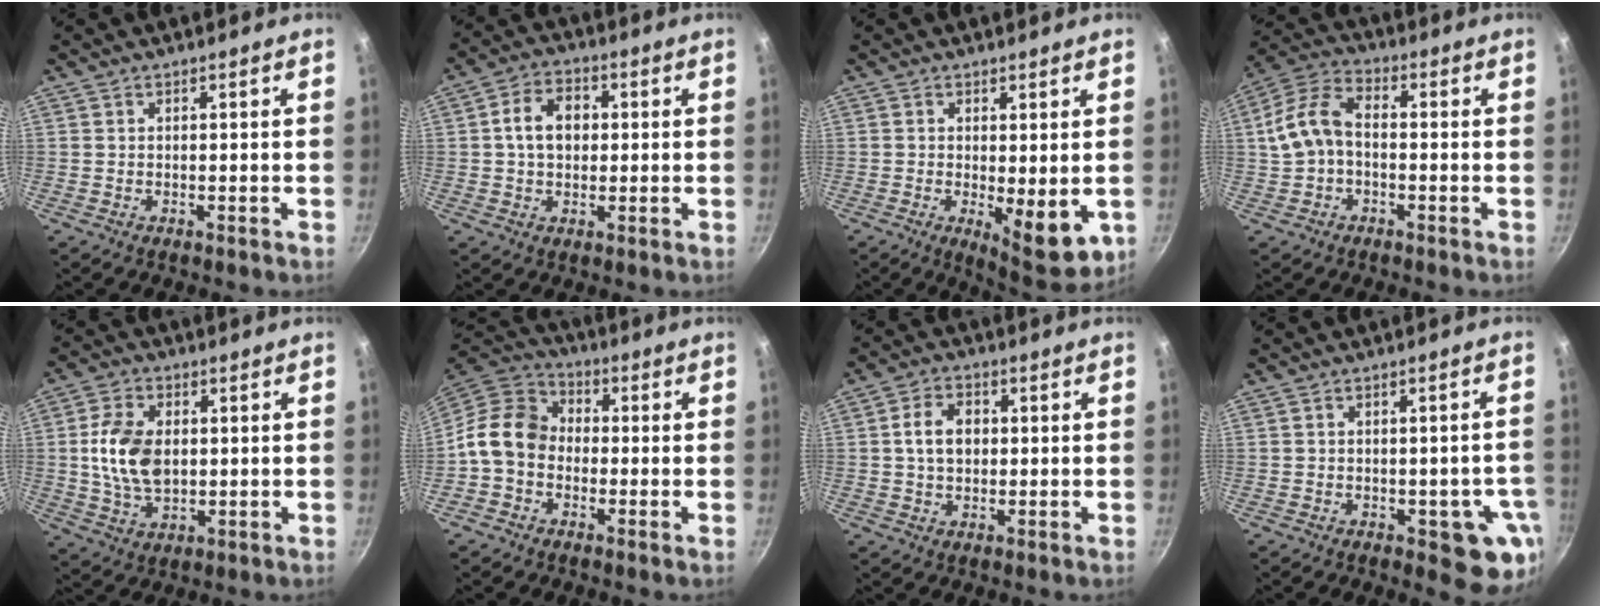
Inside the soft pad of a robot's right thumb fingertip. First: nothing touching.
{"total": 8.0, "force": [0.8, 6.0, 5.2], "torque": [-0.069, 0.015, 0.004]}
{"total": 9.1, "force": [-1.0, 3.6, 8.3], "torque": [-0.101, -0.014, -0.002]}
{"total": 9.6, "force": [-0.6, 6.2, 7.3], "torque": [-0.137, 0.038, -0.022]}
{"total": 11.0, "force": [0.8, 7.1, 8.4], "torque": [-0.147, -0.001, 0.016]}
{"total": 11.1, "force": [-1.6, 9.0, 6.3], "torque": [-0.087, 0.036, -0.056]}
{"total": 6.6, "force": [0.6, 4.9, 4.4], "torque": [-0.061, 0.011, 0.004]}
{"total": 9.2, "force": [-3.0, 4.4, 7.5], "torque": [-0.041, 0.009, -0.034]}